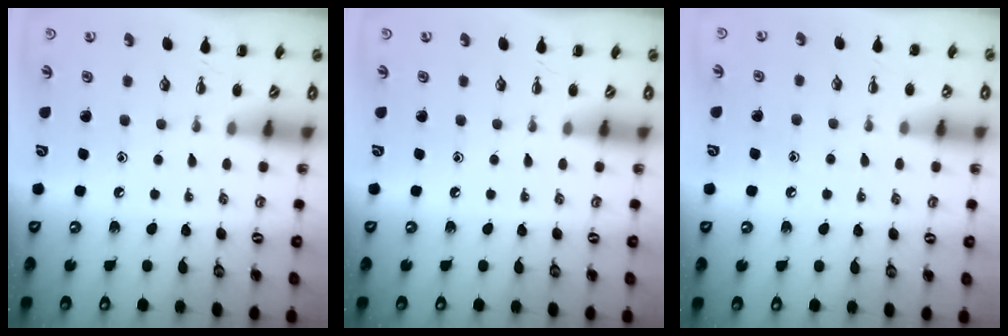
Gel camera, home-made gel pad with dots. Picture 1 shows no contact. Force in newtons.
{"total": 0.0}
{"total": 6.2, "press": 6.0, "slide": 1.8}